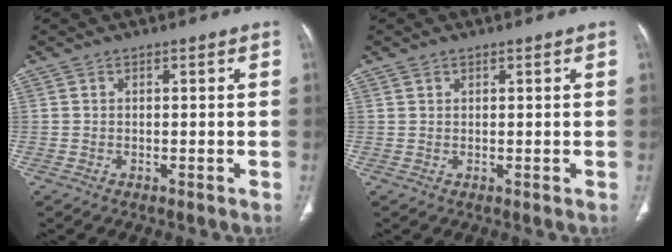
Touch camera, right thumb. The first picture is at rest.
{"total": 0.8, "force": [0.6, 0.5, 0.2], "torque": [0.002, -0.003, 0.008]}